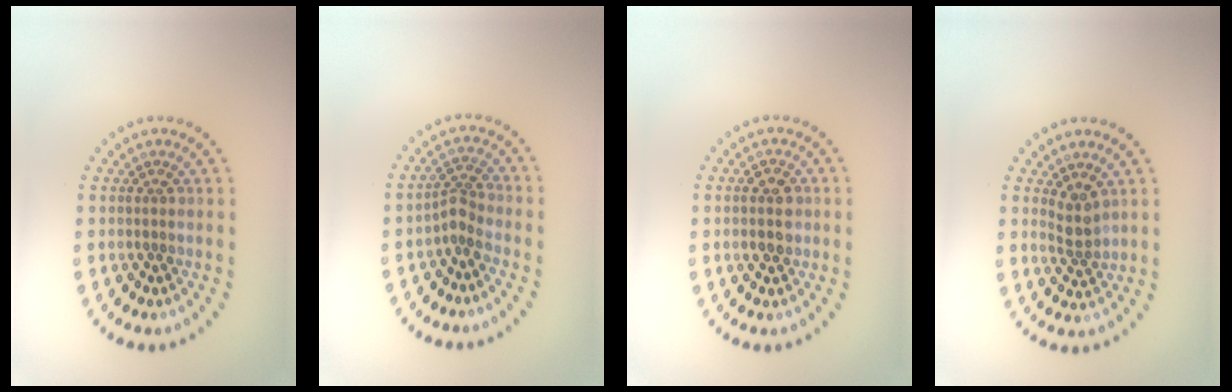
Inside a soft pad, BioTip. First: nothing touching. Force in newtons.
{"total": 2.1, "press": 1.4, "slide": 1.5}
{"total": 2.7, "press": 2.7, "slide": 0.2}
{"total": 2.1, "press": 1.7, "slide": 1.2}